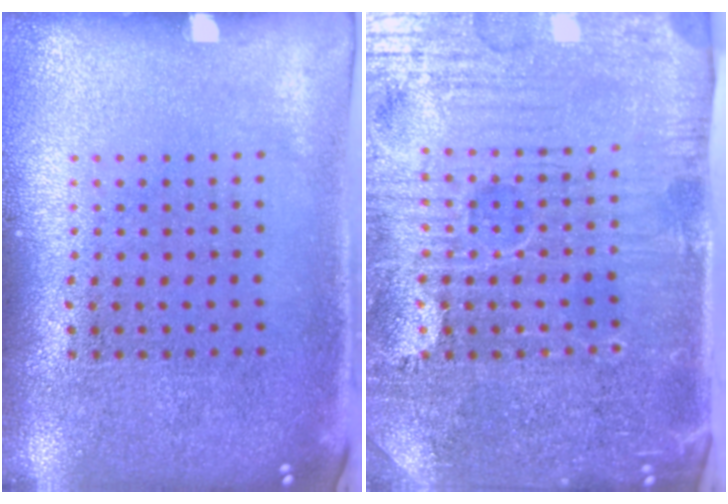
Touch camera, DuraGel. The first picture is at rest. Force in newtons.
{"total": 5.0, "press": 4.7, "slide": 1.8}